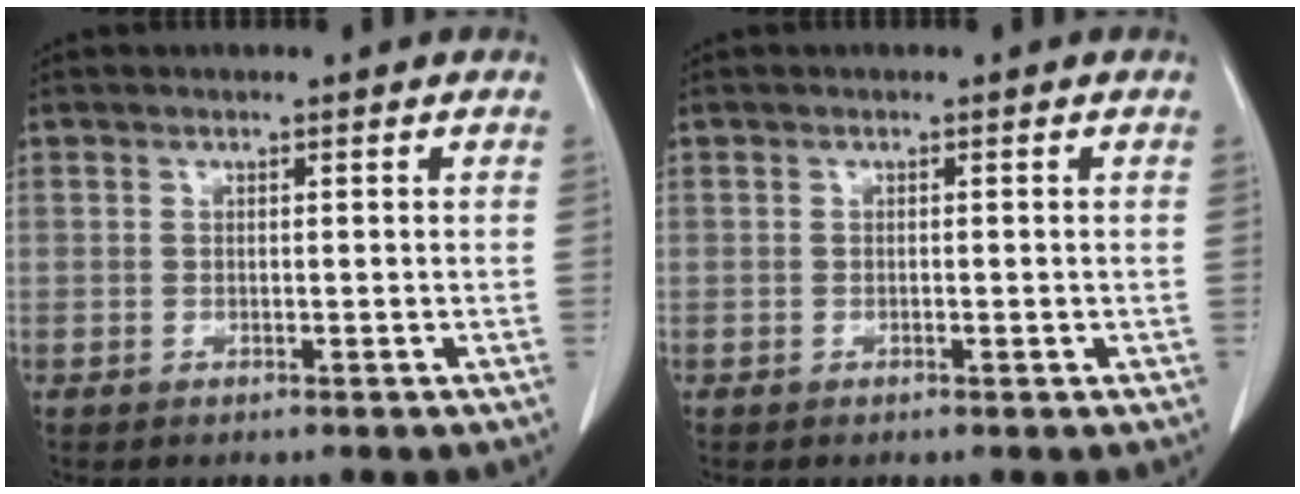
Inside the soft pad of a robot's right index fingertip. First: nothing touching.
{"total": 0.6, "force": [-0.2, 0.3, 0.5], "torque": [-0.011, 0.001, 0.000]}